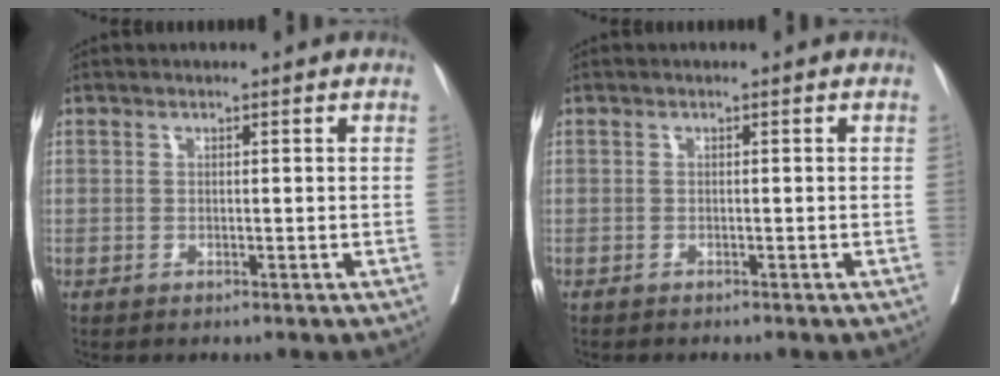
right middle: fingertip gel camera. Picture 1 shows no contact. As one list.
[{"total": 0.8, "force": [-0.7, 0.2, 0.1], "torque": [-0.005, -0.001, -0.013]}]